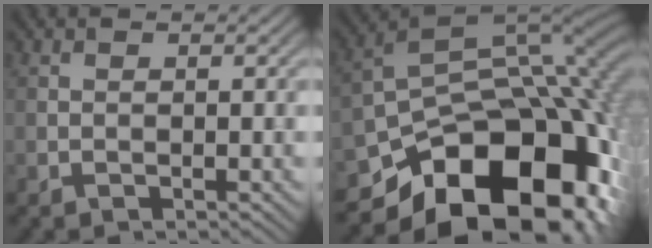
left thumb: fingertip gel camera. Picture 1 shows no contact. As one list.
[{"total": 20.7, "force": [-9.5, 12.4, 13.6], "torque": [-0.213, -0.038, -0.136]}]